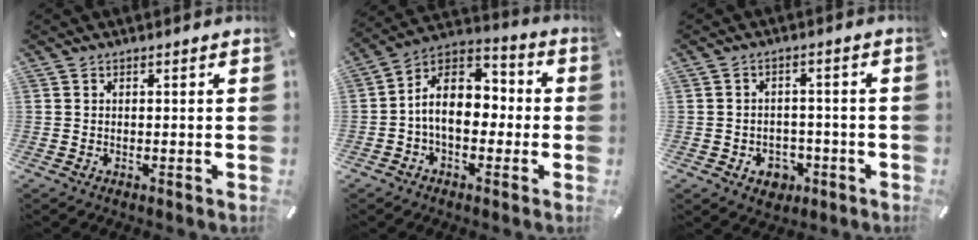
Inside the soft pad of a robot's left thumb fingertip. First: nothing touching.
{"total": 11.0, "force": [-1.8, 8.0, 7.3], "torque": [-0.139, 0.011, -0.036]}
{"total": 5.3, "force": [-2.2, 4.5, 1.9], "torque": [-0.022, 0.008, -0.039]}